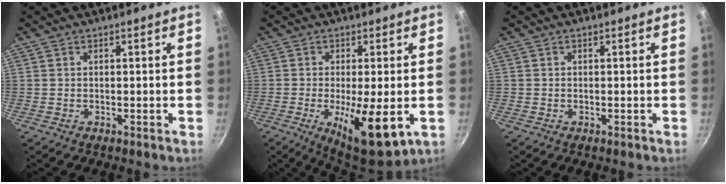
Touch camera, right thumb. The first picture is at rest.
{"total": 11.6, "force": [-2.7, 3.1, 10.8], "torque": [-0.167, -0.008, -0.036]}
{"total": 0.0}